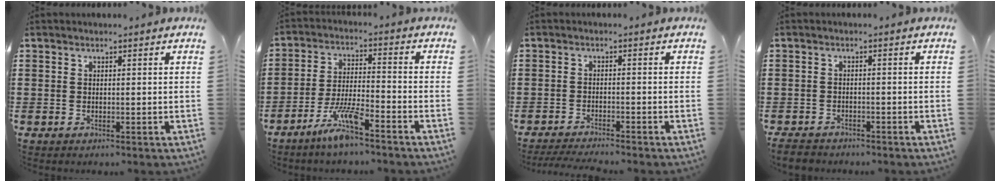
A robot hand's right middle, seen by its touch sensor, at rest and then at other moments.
{"total": 6.9, "force": [-5.1, 0.8, 4.6], "torque": [-0.100, -0.007, -0.098]}
{"total": 2.5, "force": [-2.4, -0.1, 0.7], "torque": [-0.012, 0.001, -0.048]}
{"total": 2.1, "force": [-2.0, 0.6, 0.4], "torque": [-0.019, -0.001, -0.044]}